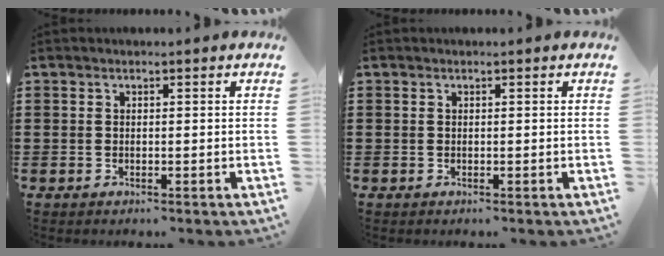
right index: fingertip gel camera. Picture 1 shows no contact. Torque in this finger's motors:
{"motor_torque": [0.45, 0.25, 0.03, 0.02]}